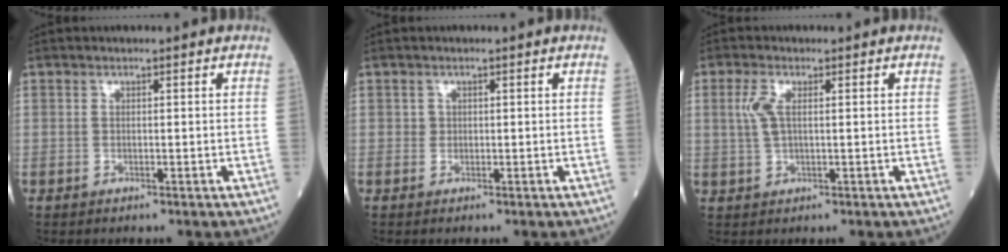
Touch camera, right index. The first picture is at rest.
{"total": 0.6, "force": [-0.1, 0.6, -0.1], "torque": [0.008, 0.005, -0.004]}
{"total": 3.2, "force": [0.8, 1.2, 2.9], "torque": [-0.074, 0.007, 0.017]}